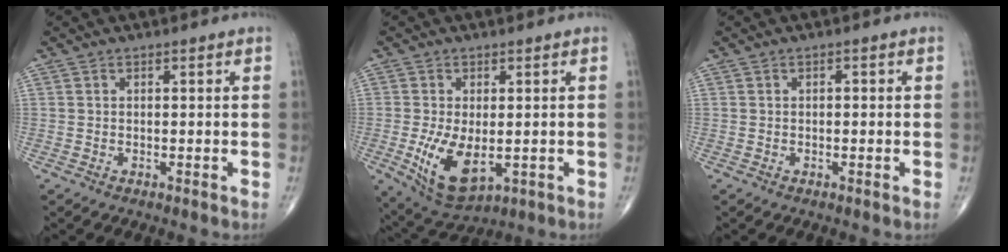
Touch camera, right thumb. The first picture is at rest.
{"total": 9.9, "force": [-1.8, 5.1, 8.3], "torque": [-0.147, -0.019, -0.015]}
{"total": 0.5, "force": [0.0, 0.3, 0.5], "torque": [-0.004, 0.001, -0.001]}